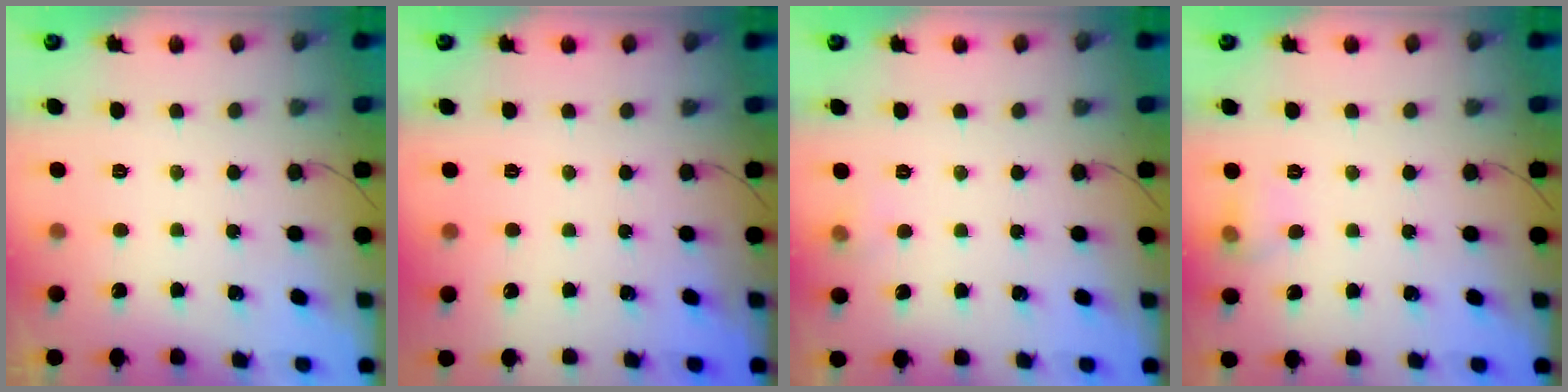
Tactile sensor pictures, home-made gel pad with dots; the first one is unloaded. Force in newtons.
{"total": 0.0}
{"total": 3.6, "press": 3.3, "slide": 1.5}
{"total": 5.6, "press": 5.4, "slide": 1.5}